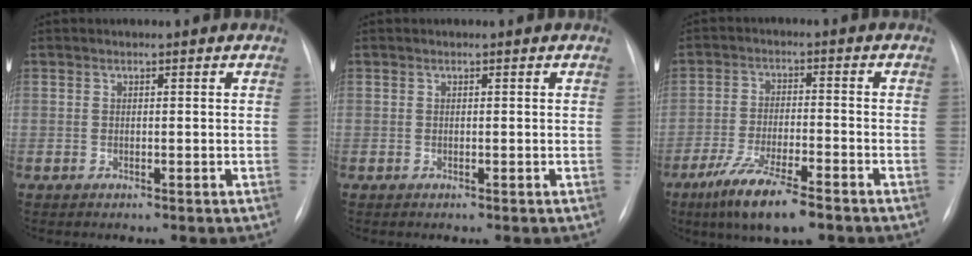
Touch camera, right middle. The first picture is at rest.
{"total": 0.0}
{"total": 10.1, "force": [-6.8, 1.5, 7.3], "torque": [-0.138, -0.022, -0.117]}